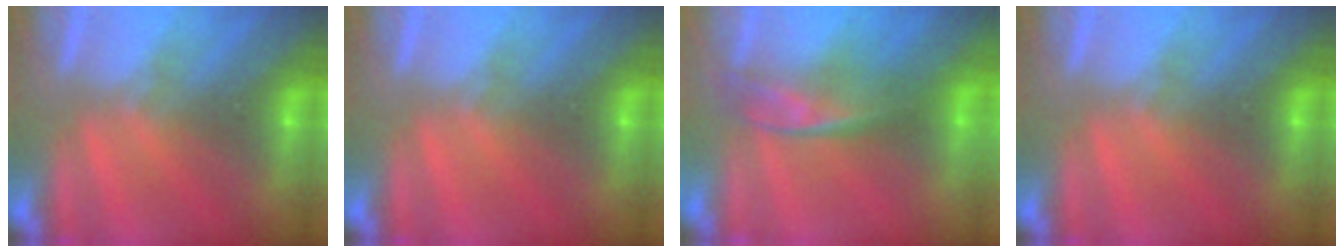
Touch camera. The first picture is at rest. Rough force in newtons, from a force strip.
{"total": 0.0}
{"total": 2.2}
{"total": 0.0}